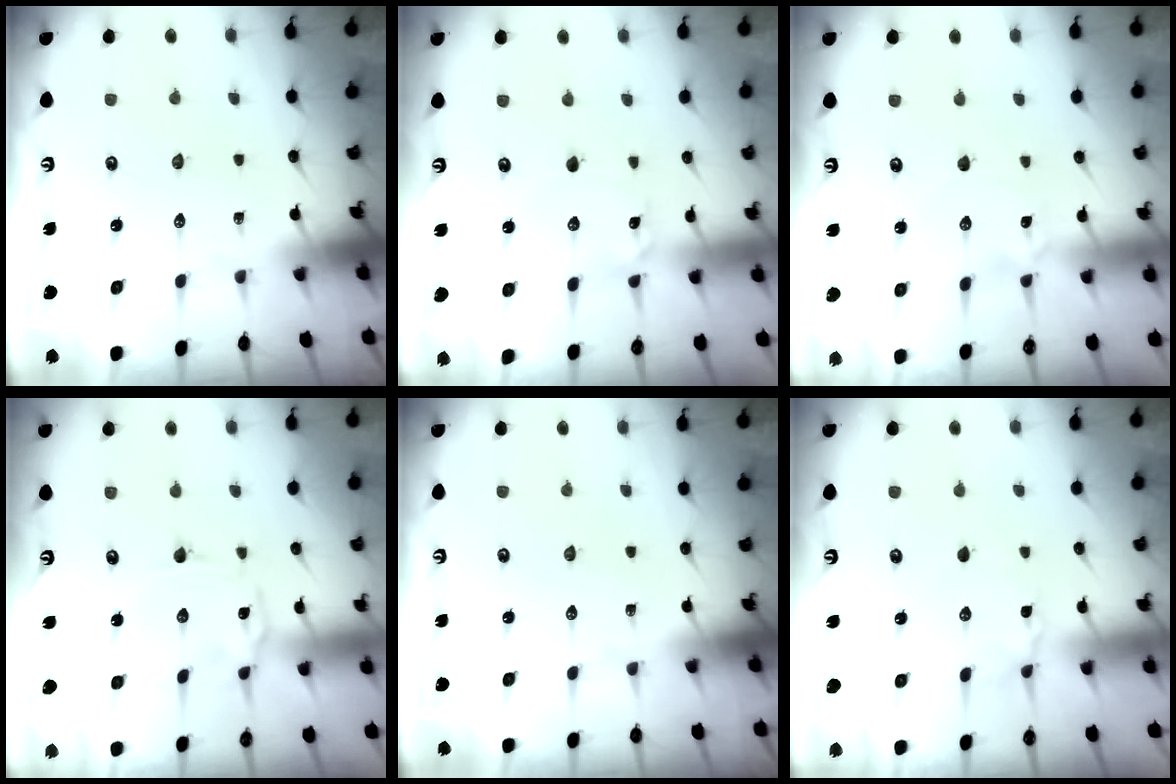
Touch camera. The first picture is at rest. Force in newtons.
{"total": 1.1, "press": 1.1, "slide": 0.1}
{"total": 0.0}
{"total": 1.0, "press": 1.0, "slide": 0.2}
{"total": 0.0}
{"total": 3.8, "press": 3.8, "slide": 0.6}